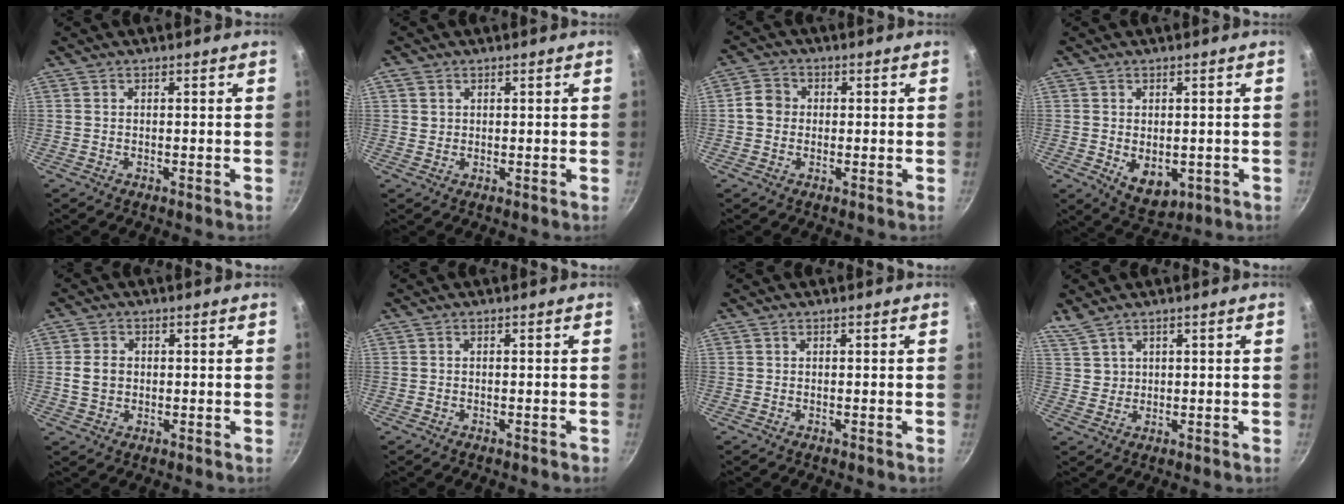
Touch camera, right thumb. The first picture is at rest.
{"total": 1.9, "force": [0.8, 1.6, 0.7], "torque": [-0.010, -0.002, 0.013]}
{"total": 4.2, "force": [0.0, 3.7, 1.9], "torque": [-0.021, 0.008, -0.012]}
{"total": 7.0, "force": [-0.9, 4.7, 5.1], "torque": [-0.063, -0.011, 0.004]}
{"total": 4.4, "force": [0.2, 3.6, 2.6], "torque": [-0.037, 0.005, 0.001]}
{"total": 0.7, "force": [-0.4, 0.3, 0.5], "torque": [-0.010, 0.012, -0.003]}
{"total": 0.0}
{"total": 3.4, "force": [2.8, 1.4, 1.4], "torque": [-0.029, -0.001, 0.068]}